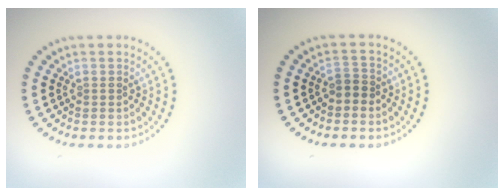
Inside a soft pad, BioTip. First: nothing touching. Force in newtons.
{"total": 1.3, "press": 1.0, "slide": 0.9}